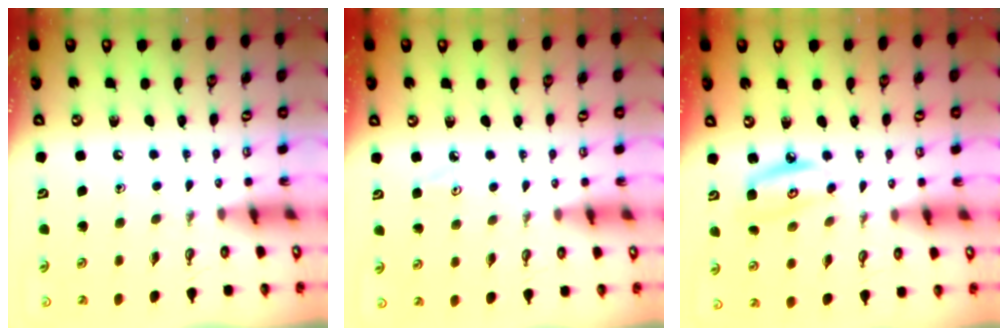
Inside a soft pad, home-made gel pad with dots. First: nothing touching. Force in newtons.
{"total": 2.6, "press": 2.6, "slide": 0.5}
{"total": 6.0, "press": 6.0, "slide": 0.5}